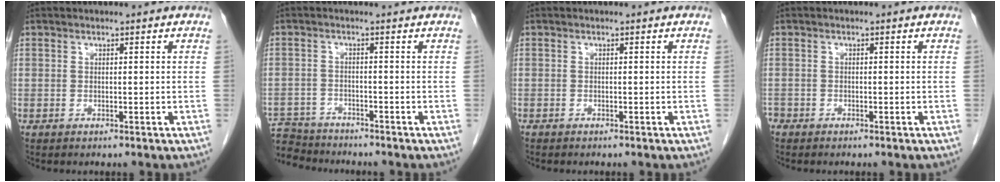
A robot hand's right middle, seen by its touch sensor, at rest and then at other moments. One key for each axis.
{"total": 7.9, "fx": -7.5, "fy": 2.4, "fz": 1.1, "tx": -0.027, "ty": 0.008, "tz": -0.122}
{"total": 0.5, "fx": -0.5, "fy": 0.1, "fz": 0.2, "tx": -0.006, "ty": -0.001, "tz": -0.010}
{"total": 1.6, "fx": -1.3, "fy": 0.9, "fz": 0.3, "tx": -0.013, "ty": 0.000, "tz": -0.025}